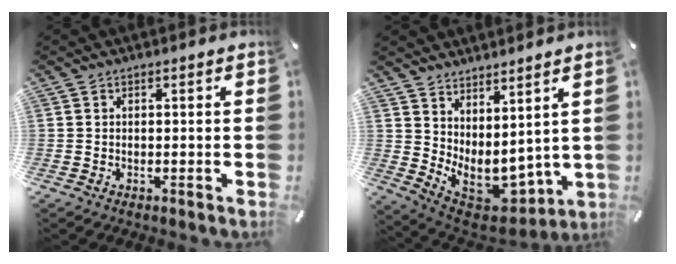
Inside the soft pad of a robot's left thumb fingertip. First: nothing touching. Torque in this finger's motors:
{"motor_torque": [1.25, 0.91, 0.47, -0.46, 0.07]}